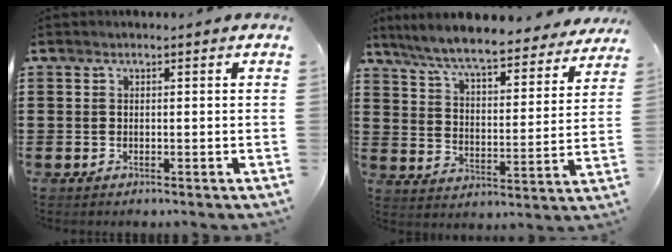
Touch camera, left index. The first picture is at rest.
{"total": 8.0, "force": [7.3, 0.4, 3.3], "torque": [-0.095, -0.044, 0.125]}